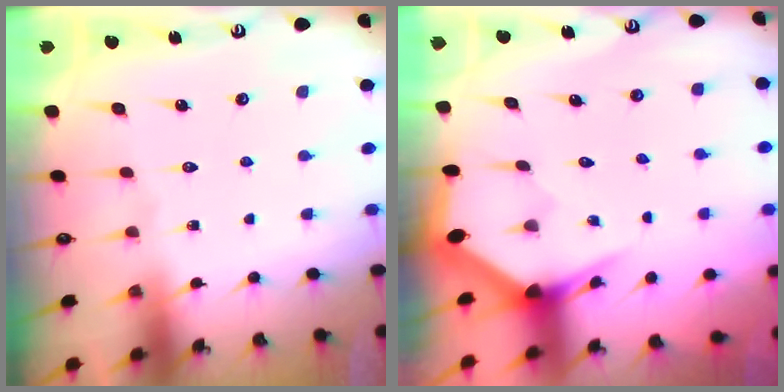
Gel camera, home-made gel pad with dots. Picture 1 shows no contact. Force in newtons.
{"total": 2.9, "press": 2.9, "slide": 0.0}